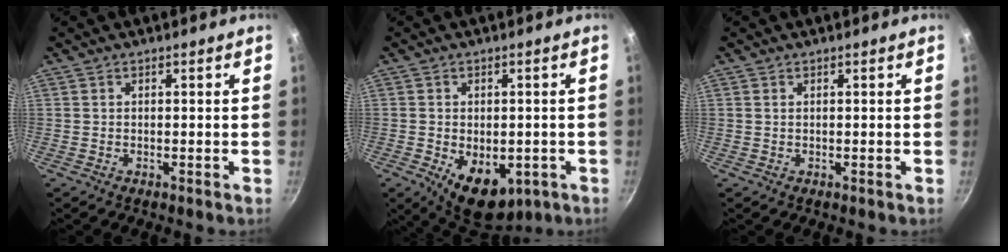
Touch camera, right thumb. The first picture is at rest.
{"total": 11.0, "force": [-3.4, 6.9, 7.9], "torque": [-0.080, -0.005, -0.030]}
{"total": 0.0}